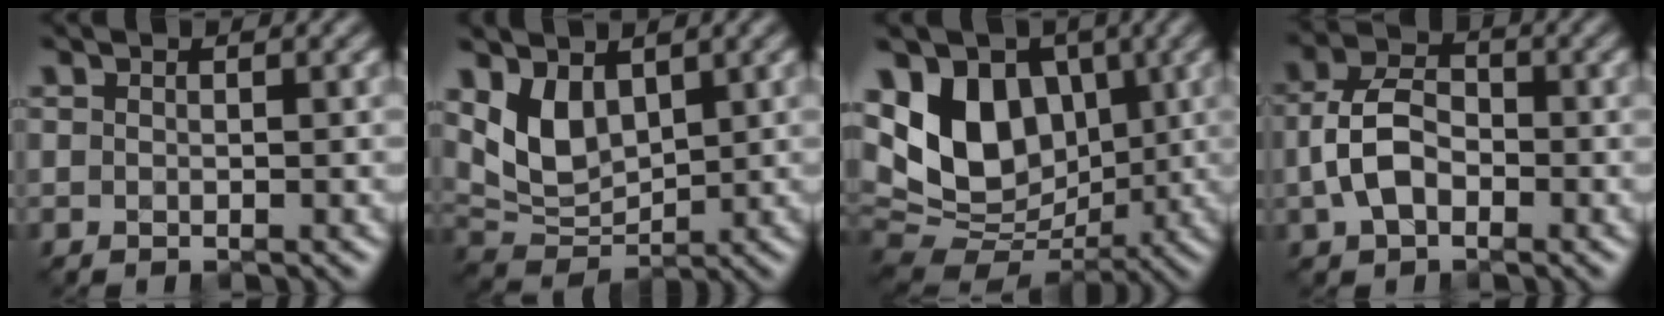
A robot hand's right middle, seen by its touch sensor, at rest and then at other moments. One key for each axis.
{"total": 5.0, "fx": 1.6, "fy": 3.2, "fz": 3.4, "tx": -0.071, "ty": -0.012, "tz": 0.033}
{"total": 10.4, "fx": 1.9, "fy": 7.4, "fz": 7.0, "tx": -0.130, "ty": 0.002, "tz": 0.019}
{"total": 4.6, "fx": -1.1, "fy": 3.1, "fz": 3.2, "tx": -0.069, "ty": 0.002, "tz": -0.028}